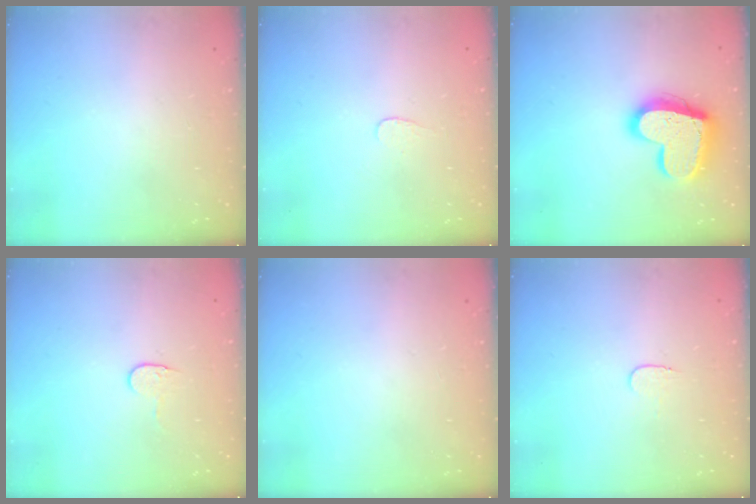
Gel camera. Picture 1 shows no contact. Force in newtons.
{"total": 3.0, "press": 3.0, "slide": 0.2}
{"total": 18.2, "press": 18.2, "slide": 1.6}
{"total": 3.8, "press": 3.7, "slide": 0.4}
{"total": 0.0}
{"total": 3.8, "press": 3.7, "slide": 0.4}